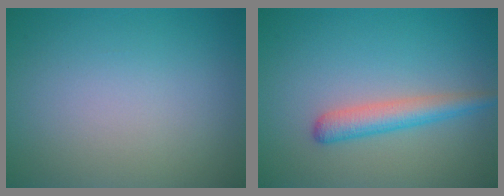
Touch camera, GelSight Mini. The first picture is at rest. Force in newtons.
{"total": 2.9, "press": 2.9, "slide": 0.1}